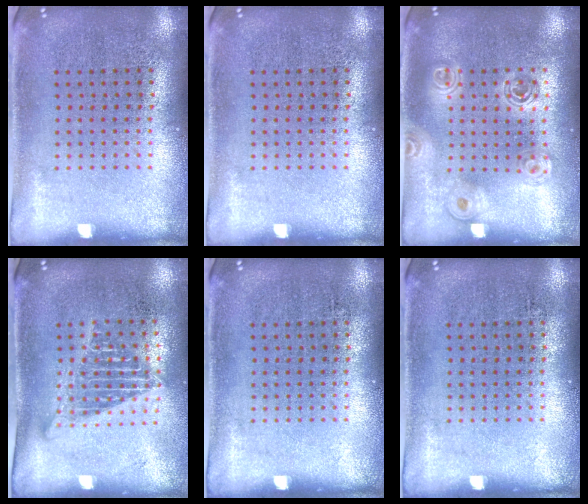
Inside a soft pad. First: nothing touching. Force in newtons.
{"total": 0.0}
{"total": 1.7, "press": 1.5, "slide": 0.7}
{"total": 1.6, "press": 1.3, "slide": 0.9}
{"total": 0.0}
{"total": 0.0}